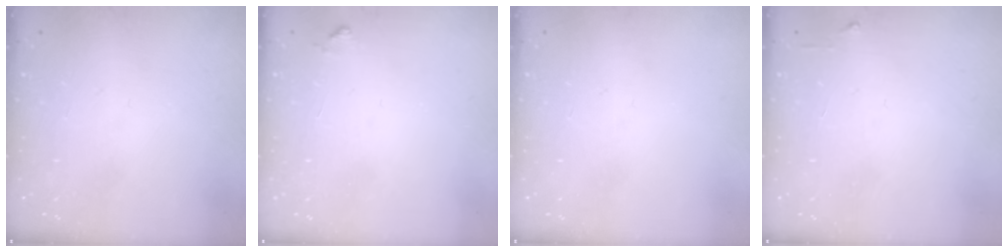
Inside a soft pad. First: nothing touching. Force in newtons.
{"total": 6.5, "press": 6.4, "slide": 0.4}
{"total": 0.0}
{"total": 3.2, "press": 3.1, "slide": 0.4}